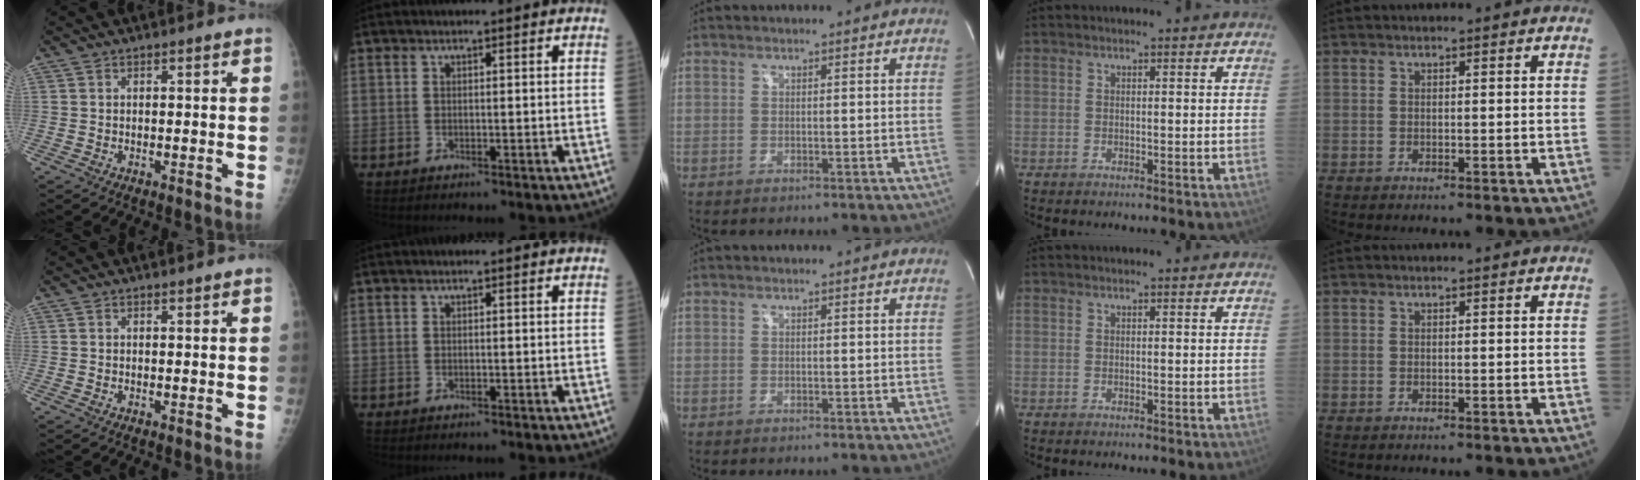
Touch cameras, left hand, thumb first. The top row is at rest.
{}